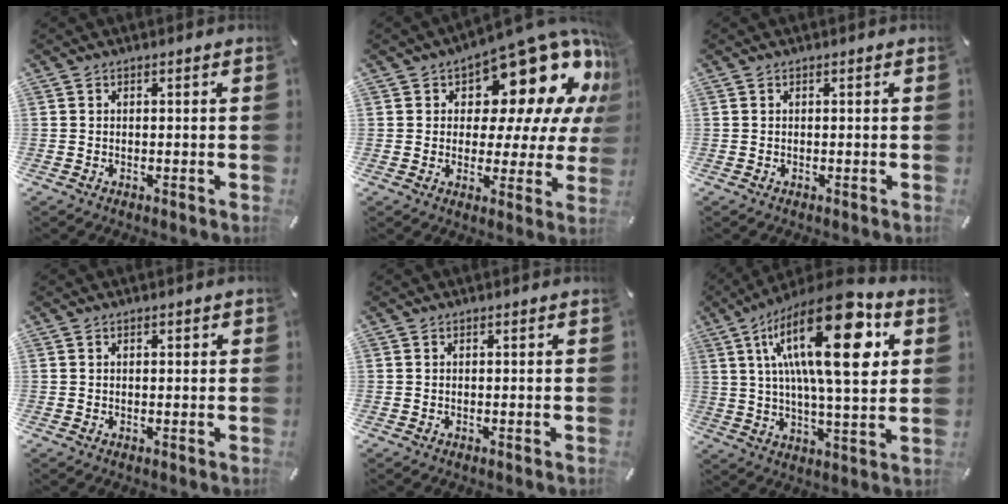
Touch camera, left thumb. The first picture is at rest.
{"total": 17.9, "force": [10.6, 9.3, 11.0], "torque": [-0.145, -0.092, 0.175]}
{"total": 0.0}
{"total": 0.9, "force": [0.2, 0.5, 0.7], "torque": [-0.013, 0.004, 0.002]}
{"total": 0.0}
{"total": 27.1, "force": [9.4, 9.3, 23.7], "torque": [-0.410, -0.036, 0.133]}